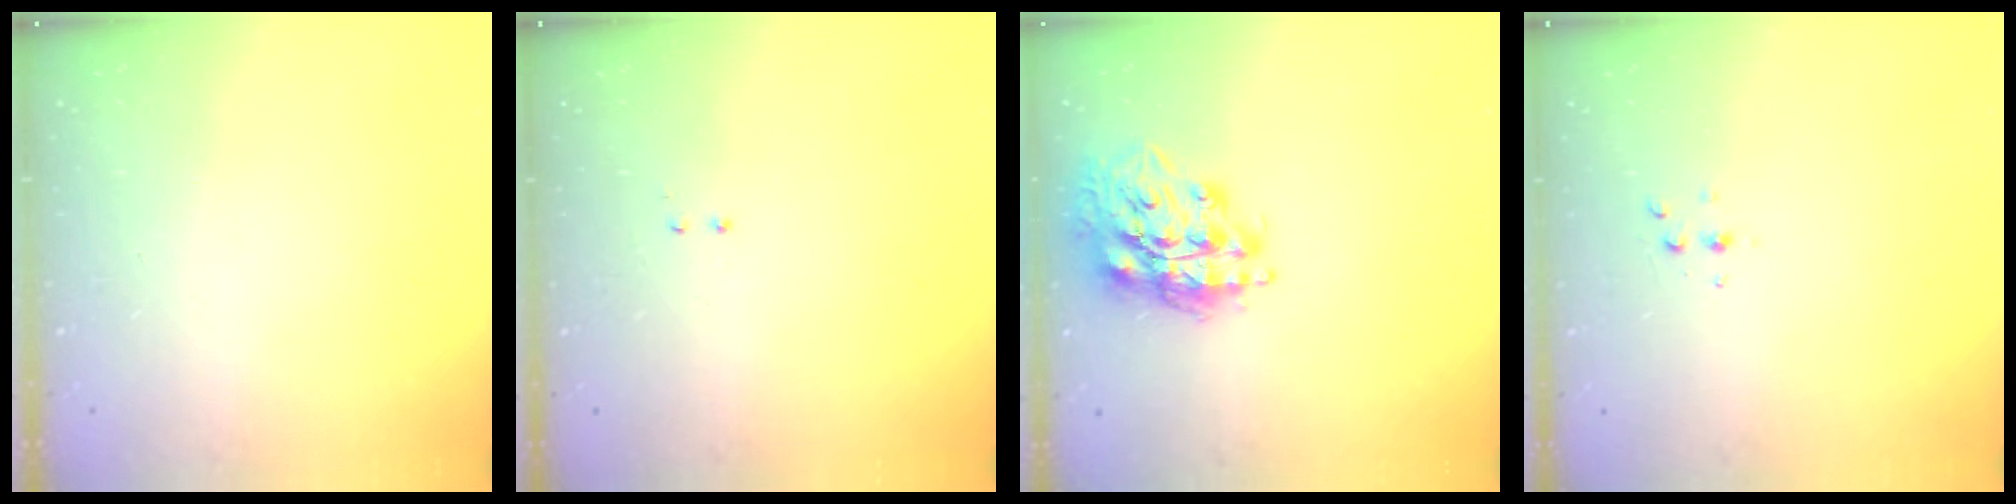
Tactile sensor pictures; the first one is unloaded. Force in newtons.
{"total": 0.5, "press": 0.5, "slide": 0.3}
{"total": 17.0, "press": 16.9, "slide": 2.3}
{"total": 3.1, "press": 3.1, "slide": 0.5}